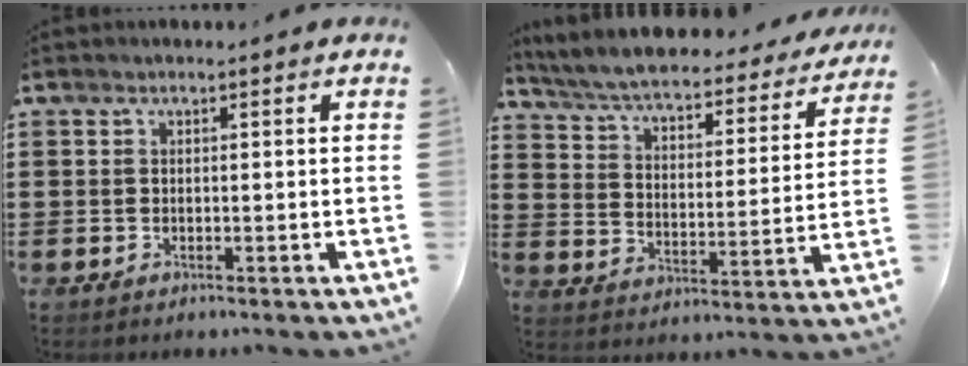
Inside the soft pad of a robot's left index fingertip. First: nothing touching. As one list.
[{"total": 5.1, "force": [4.7, 0.3, 1.9], "torque": [-0.061, -0.039, 0.074]}]